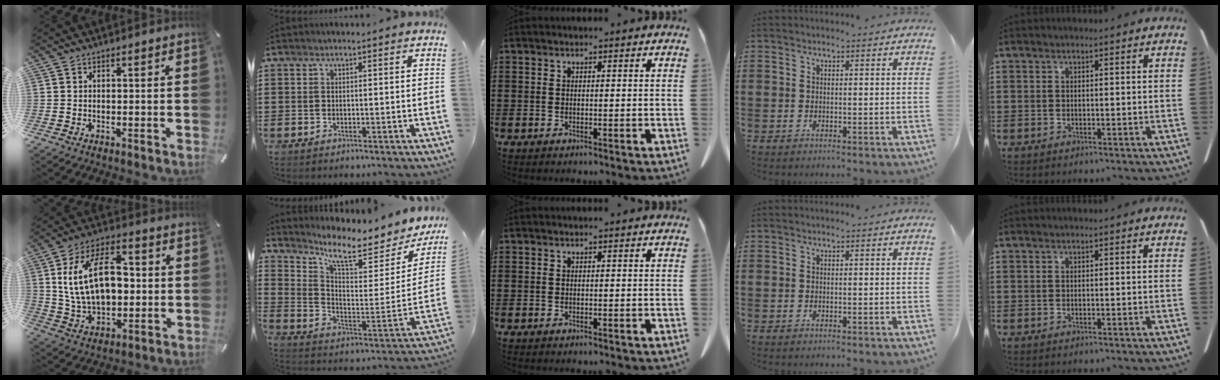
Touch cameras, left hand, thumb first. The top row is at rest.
{"thumb": {"total": 17.9, "force": [2.0, 11.7, 13.4], "torque": [-0.247, 0.011, 0.035]}, "index": {"total": 7.6, "force": [6.2, 1.3, 4.2], "torque": [-0.097, -0.054, 0.096]}}